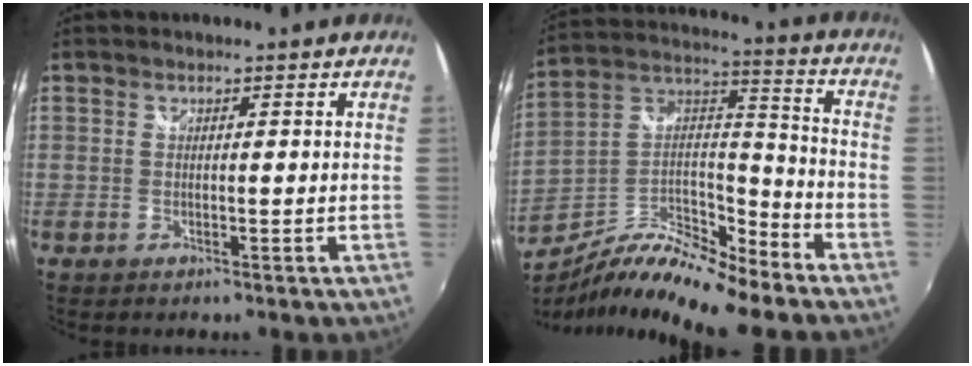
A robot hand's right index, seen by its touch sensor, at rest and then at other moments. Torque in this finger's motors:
{"motor_torque": [0.13, -0.12, 0.12, 0.02]}